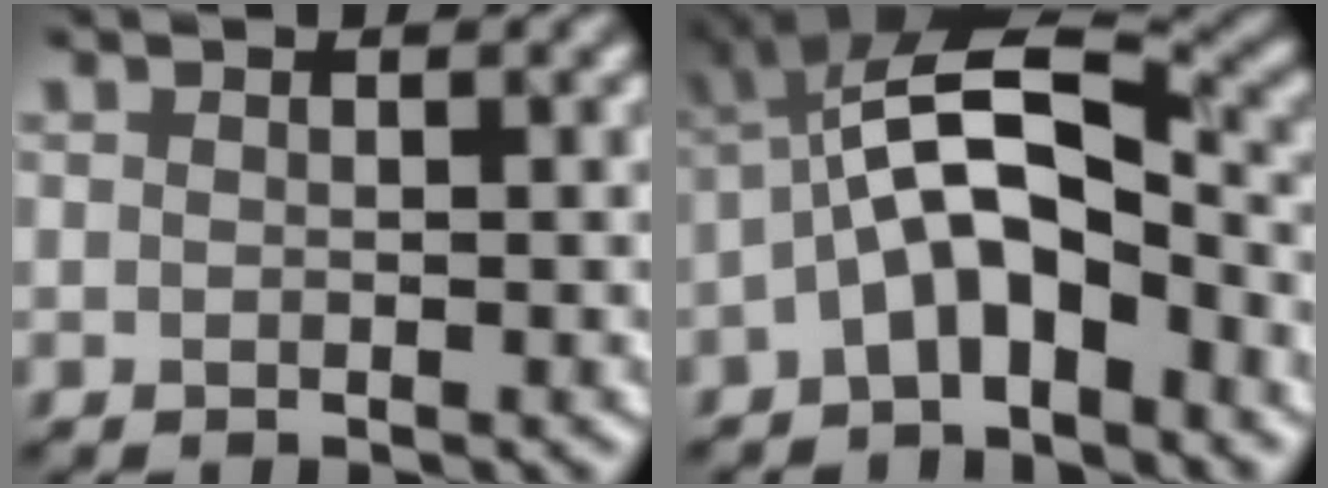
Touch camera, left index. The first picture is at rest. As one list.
[{"total": 7.9, "force": [-2.6, 3.4, 6.7], "torque": [-0.120, 0.019, -0.056]}]